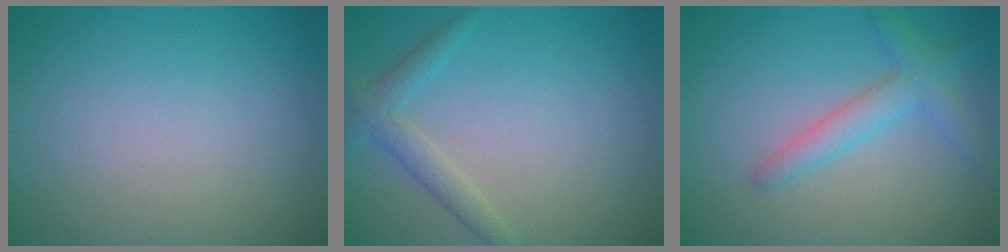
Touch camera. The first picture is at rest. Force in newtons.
{"total": 2.2, "press": 2.2, "slide": 0.1}
{"total": 2.8, "press": 2.8, "slide": 0.1}